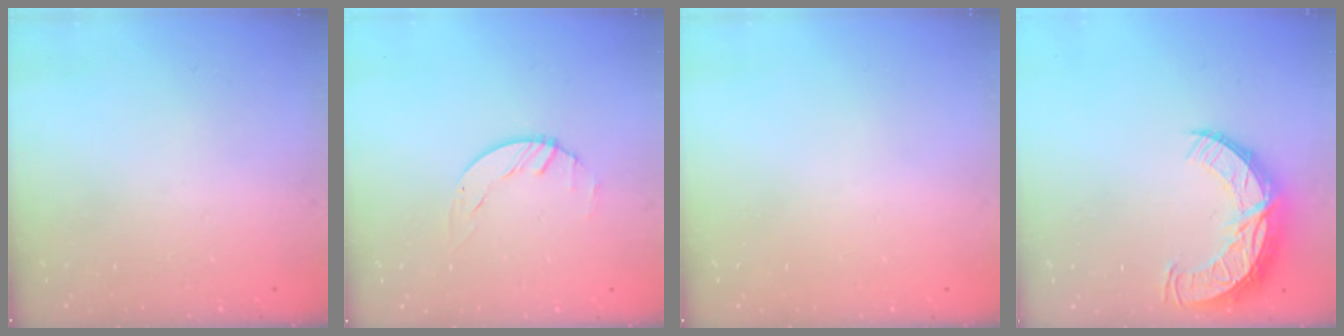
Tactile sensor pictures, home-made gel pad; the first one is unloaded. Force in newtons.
{"total": 1.5, "press": 1.5, "slide": 0.2}
{"total": 0.0}
{"total": 12.4, "press": 12.4, "slide": 1.0}